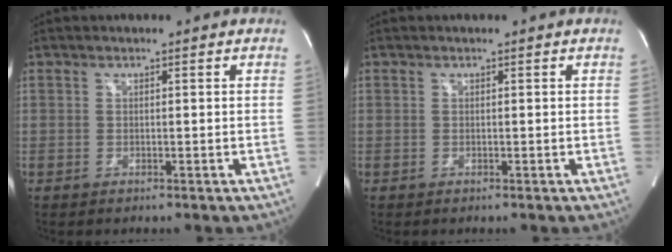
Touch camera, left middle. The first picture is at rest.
{"total": 0.0}